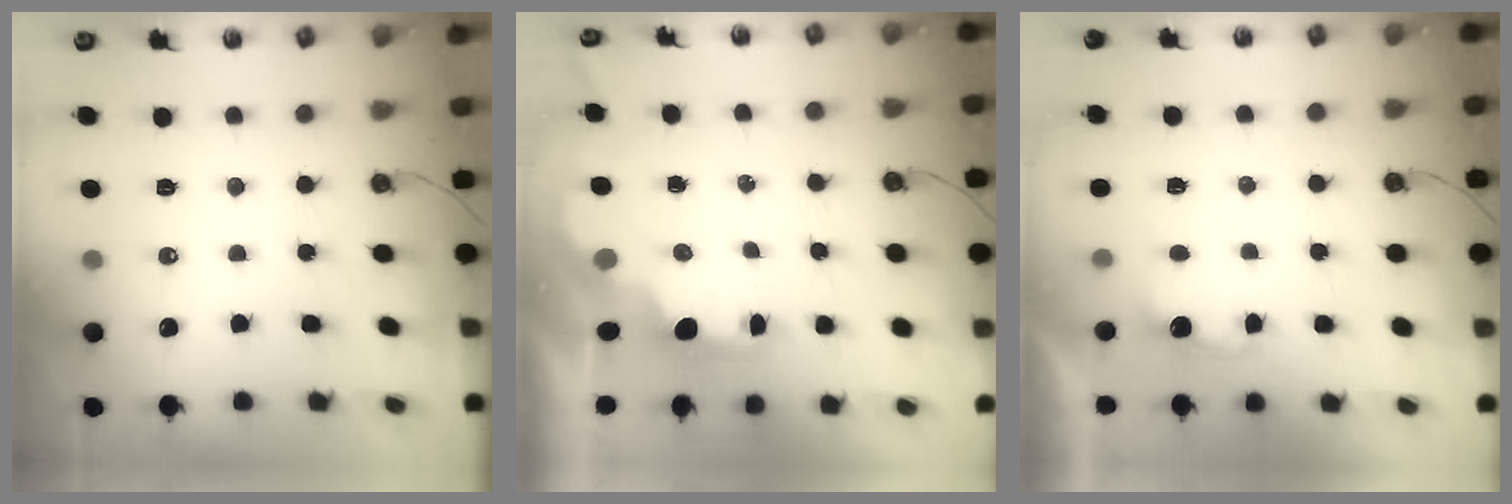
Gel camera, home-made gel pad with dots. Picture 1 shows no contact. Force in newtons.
{"total": 1.9, "press": 1.8, "slide": 0.7}
{"total": 2.7, "press": 2.5, "slide": 0.9}